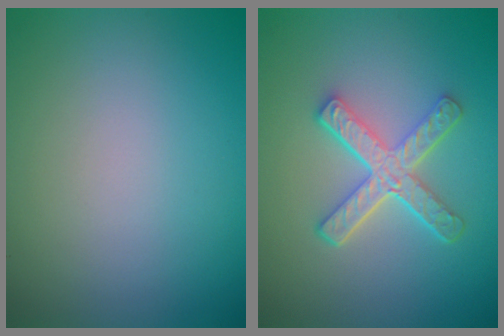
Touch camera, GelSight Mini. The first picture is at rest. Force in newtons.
{"total": 4.9, "press": 3.5, "slide": 3.4}